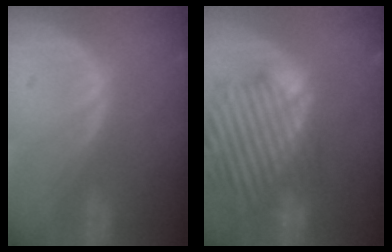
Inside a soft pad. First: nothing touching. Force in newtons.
{"total": 14.4, "press": 12.4, "slide": 7.4}